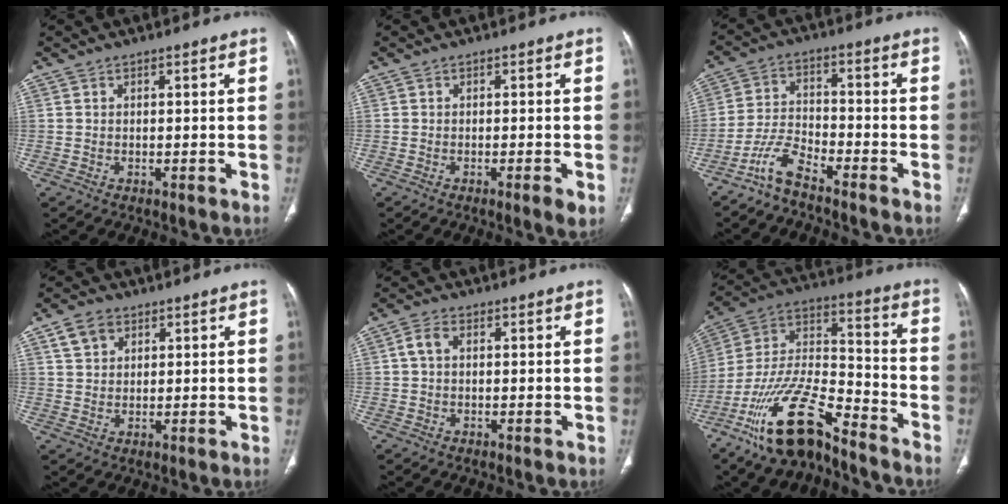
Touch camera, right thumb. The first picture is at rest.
{"total": 2.5, "force": [-1.0, 0.2, 2.3], "torque": [-0.035, -0.006, -0.017]}
{"total": 5.8, "force": [-5.0, 1.2, 2.7], "torque": [-0.055, 0.035, -0.109]}
{"total": 4.8, "force": [2.5, 3.4, 2.2], "torque": [-0.027, -0.007, 0.050]}
{"total": 2.8, "force": [0.5, 1.8, 2.1], "torque": [-0.045, 0.010, 0.009]}
{"total": 18.5, "force": [-13.1, 5.7, 11.7], "torque": [-0.217, 0.083, -0.240]}